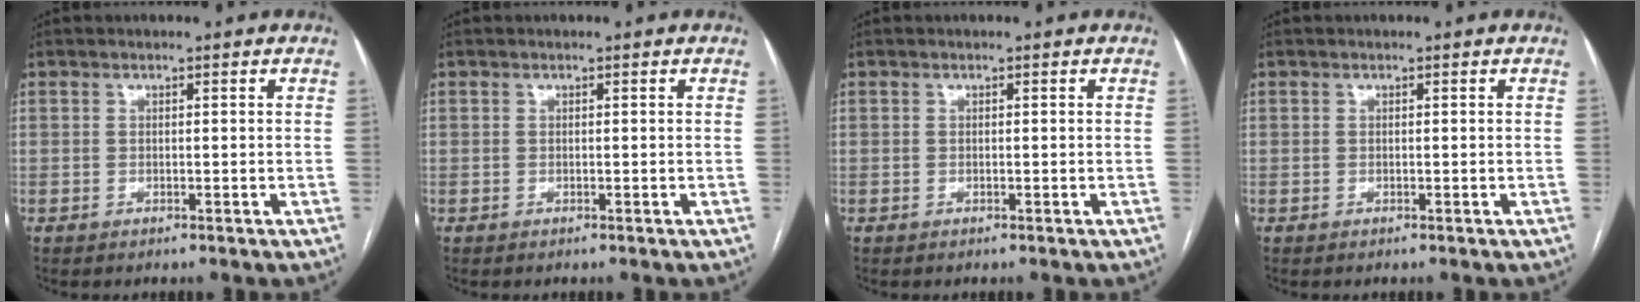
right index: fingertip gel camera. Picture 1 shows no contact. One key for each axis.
{"total": 0.0}
{"total": 0.0}
{"total": 0.0}